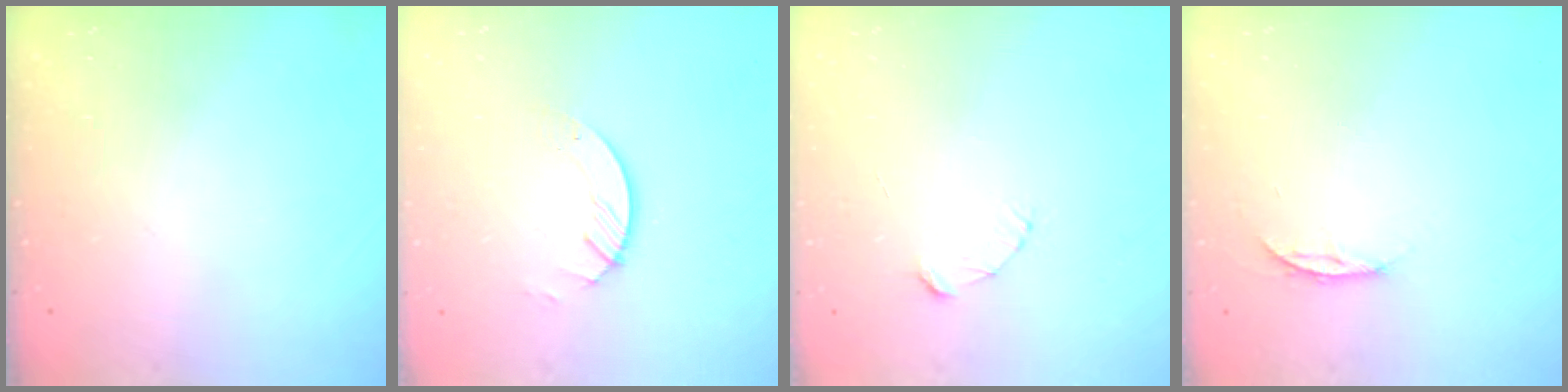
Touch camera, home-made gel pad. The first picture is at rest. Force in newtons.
{"total": 2.8, "press": 2.8, "slide": 0.3}
{"total": 2.4, "press": 2.4, "slide": 0.2}
{"total": 4.4, "press": 4.4, "slide": 0.5}